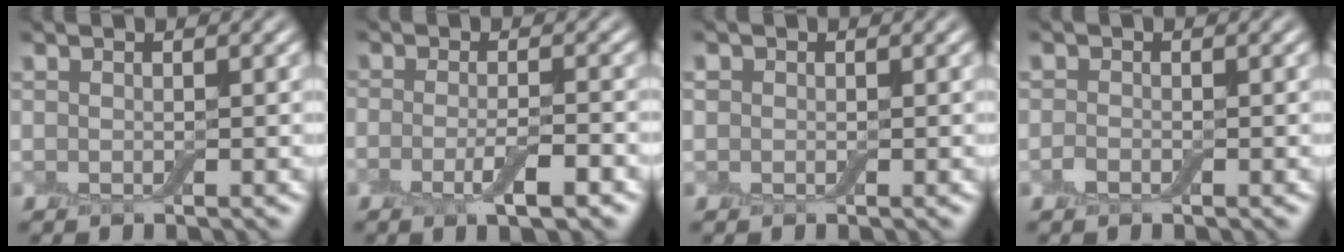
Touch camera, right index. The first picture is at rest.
{"total": 3.3, "force": [-1.4, 0.8, 2.8], "torque": [-0.055, -0.005, -0.028]}
{"total": 0.8, "force": [0.1, 0.7, 0.2], "torque": [0.001, 0.001, -0.001]}
{"total": 0.8, "force": [-0.4, 0.5, 0.5], "torque": [-0.011, 0.000, -0.011]}